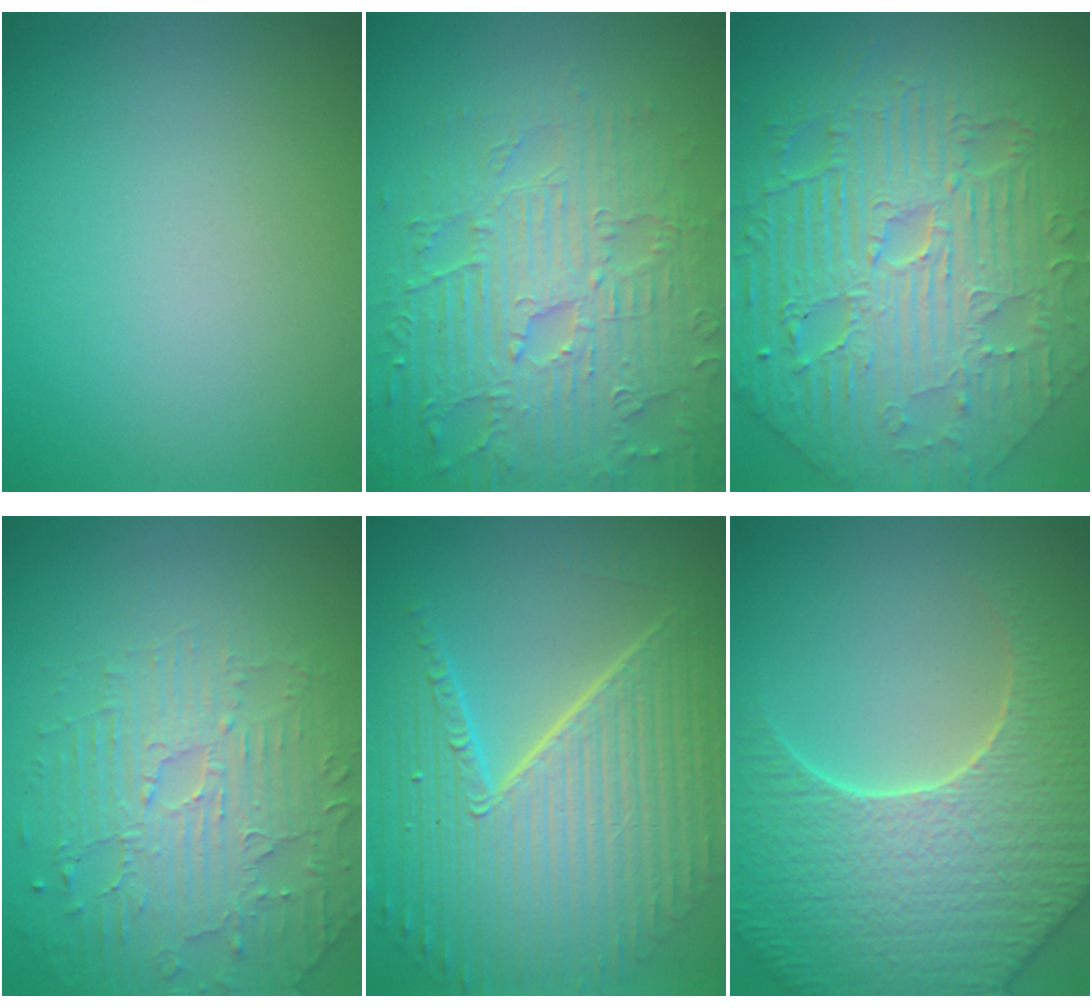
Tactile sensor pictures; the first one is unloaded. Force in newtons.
{"total": 7.4, "press": 5.8, "slide": 4.5}
{"total": 11.8, "press": 7.8, "slide": 8.8}
{"total": 4.6, "press": 3.9, "slide": 2.3}
{"total": 10.6, "press": 6.9, "slide": 8.1}
{"total": 7.9, "press": 7.6, "slide": 2.2}